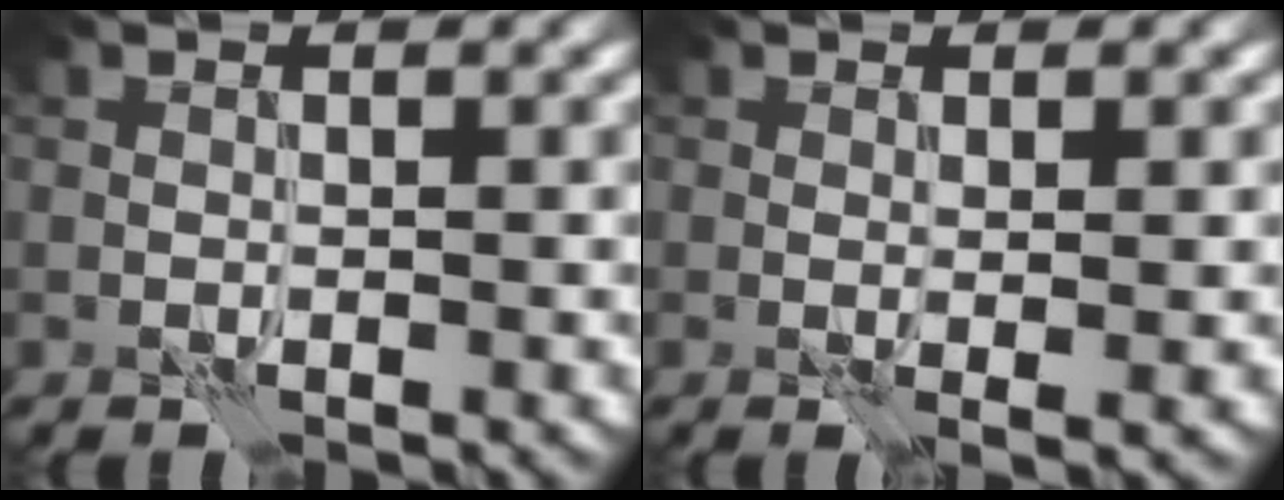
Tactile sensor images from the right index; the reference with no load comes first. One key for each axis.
{"total": 1.8, "fx": 0.2, "fy": 0.3, "fz": 1.8, "tx": -0.029, "ty": -0.001, "tz": 0.001}